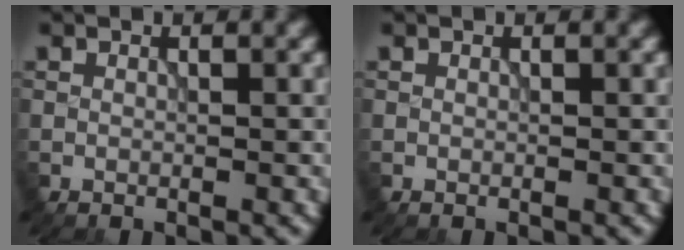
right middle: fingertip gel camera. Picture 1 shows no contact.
{"total": 0.0}